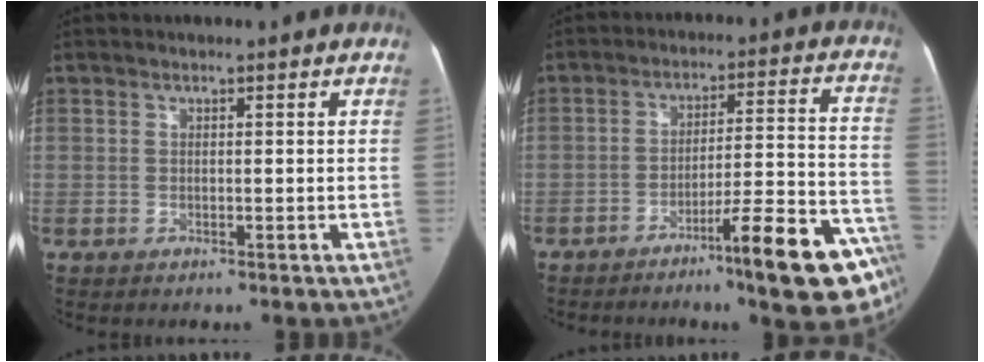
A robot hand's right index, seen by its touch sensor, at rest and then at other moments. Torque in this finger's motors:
{"motor_torque": [1.29, -0.85, 0.26, 0.06]}